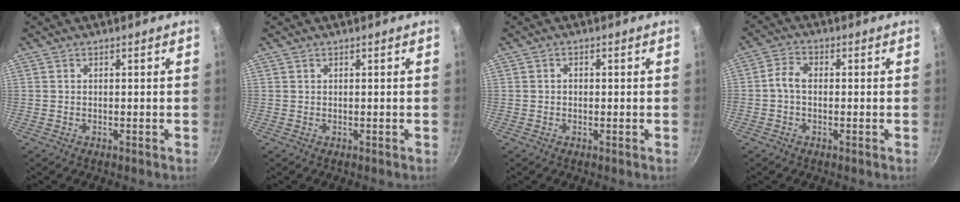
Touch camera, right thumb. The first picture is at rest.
{"total": 0.0}
{"total": 1.2, "force": [0.0, 1.0, 0.6], "torque": [-0.010, 0.006, -0.001]}
{"total": 3.8, "force": [-0.3, 2.5, 2.8], "torque": [-0.056, 0.017, -0.016]}